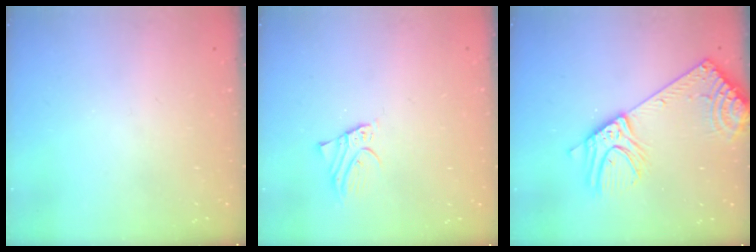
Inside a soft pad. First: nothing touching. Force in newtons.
{"total": 2.4, "press": 2.4, "slide": 0.1}
{"total": 17.2, "press": 16.8, "slide": 3.6}